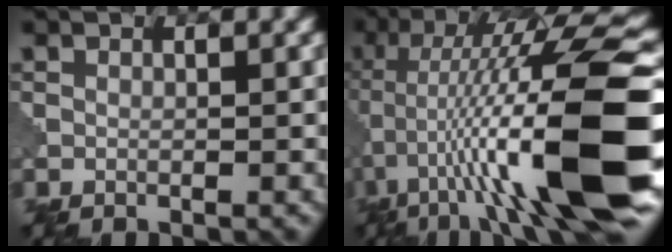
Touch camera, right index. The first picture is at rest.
{"total": 15.6, "force": [-3.2, 2.8, 15.0], "torque": [-0.235, 0.035, -0.038]}